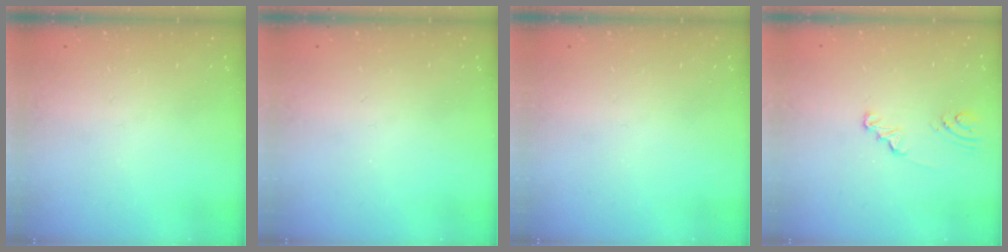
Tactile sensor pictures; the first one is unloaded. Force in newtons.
{"total": 0.0}
{"total": 0.0}
{"total": 2.0, "press": 2.0, "slide": 0.2}